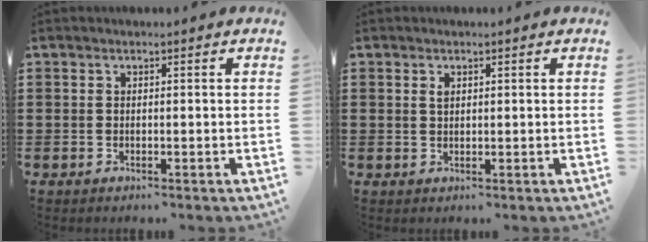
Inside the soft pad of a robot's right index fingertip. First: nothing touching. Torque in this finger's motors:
{"motor_torque": [0.01, 0.00, 0.00, 0.03]}